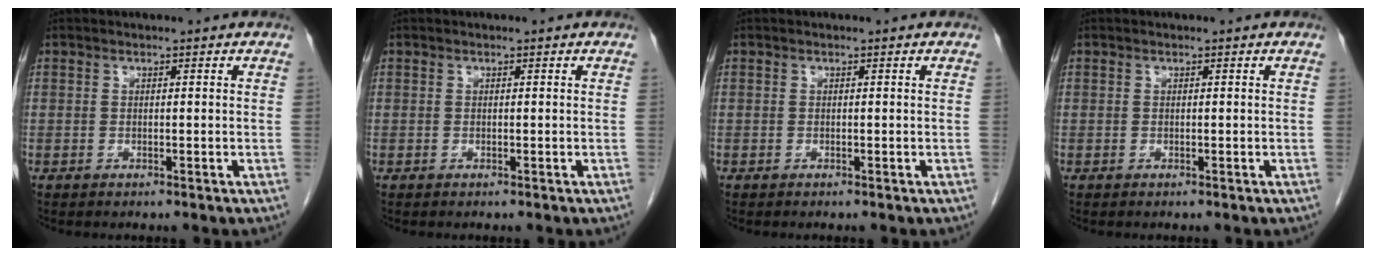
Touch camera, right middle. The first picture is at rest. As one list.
[{"total": 0.0}, {"total": 0.0}, {"total": 0.0}]